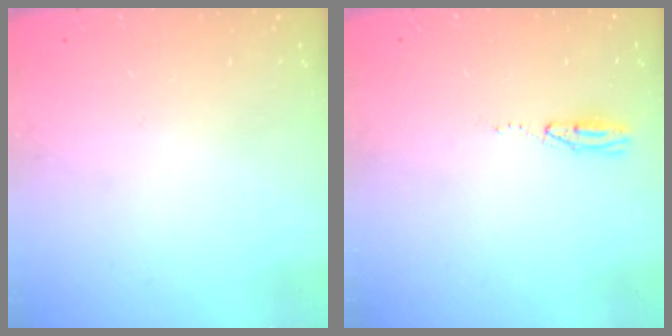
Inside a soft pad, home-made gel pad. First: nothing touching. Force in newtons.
{"total": 14.6, "press": 5.0, "slide": 13.7}